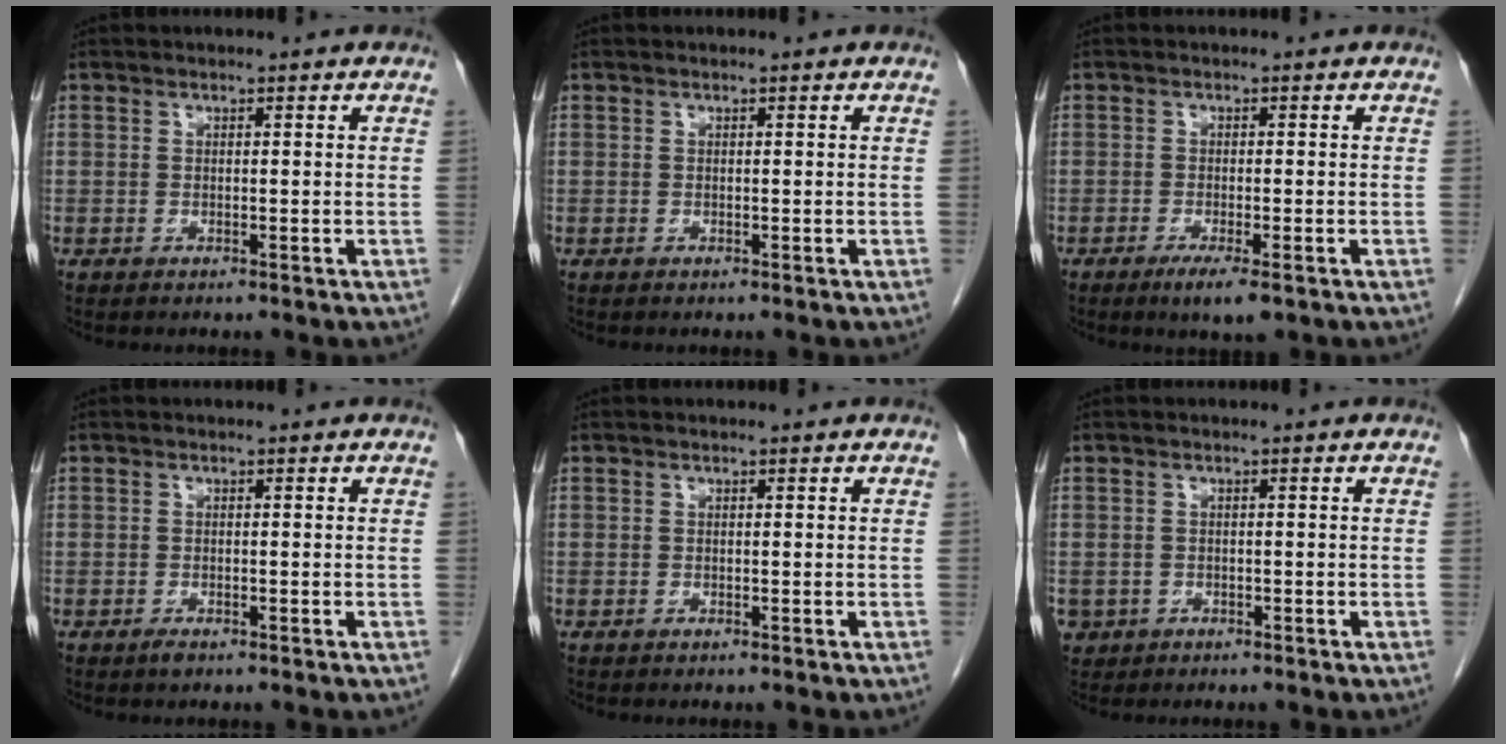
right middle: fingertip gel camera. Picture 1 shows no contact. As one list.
[{"total": 0.0}, {"total": 3.5, "force": [-2.0, 0.4, 2.8], "torque": [-0.046, -0.009, -0.033]}, {"total": 0.9, "force": [-0.7, 0.3, 0.6], "torque": [-0.011, -0.001, -0.009]}, {"total": 0.0}, {"total": 2.3, "force": [-1.0, 2.1, 0.3], "torque": [-0.003, 0.003, -0.014]}]